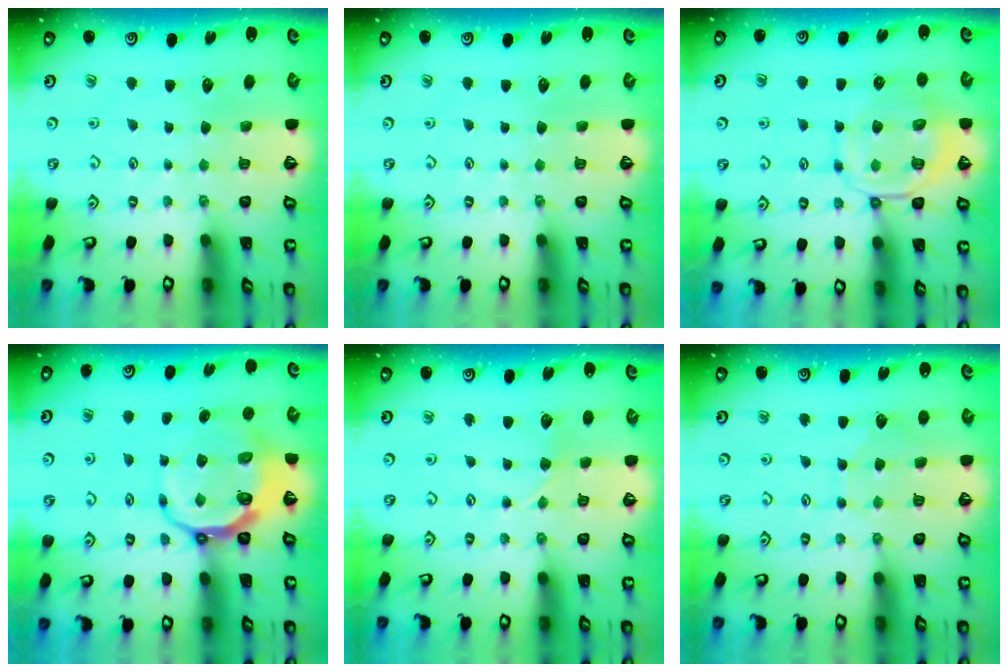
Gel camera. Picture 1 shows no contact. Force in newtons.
{"total": 0.0}
{"total": 9.4, "press": 9.4, "slide": 1.1}
{"total": 10.0, "press": 9.1, "slide": 4.0}
{"total": 2.2, "press": 2.2, "slide": 0.3}
{"total": 5.1, "press": 5.1, "slide": 0.5}